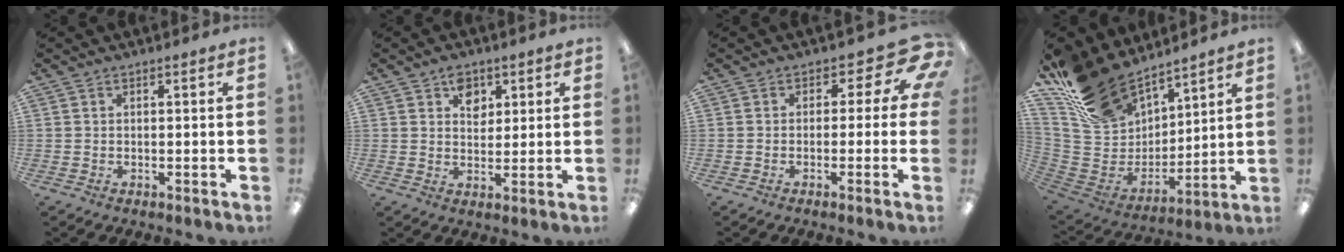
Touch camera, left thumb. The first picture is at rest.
{"total": 5.1, "force": [2.7, 3.7, 2.2], "torque": [-0.013, -0.007, 0.042]}
{"total": 6.8, "force": [1.8, 4.2, 5.0], "torque": [-0.060, -0.012, 0.030]}
{"total": 21.1, "force": [16.8, 10.2, 7.8], "torque": [-0.166, -0.105, 0.313]}